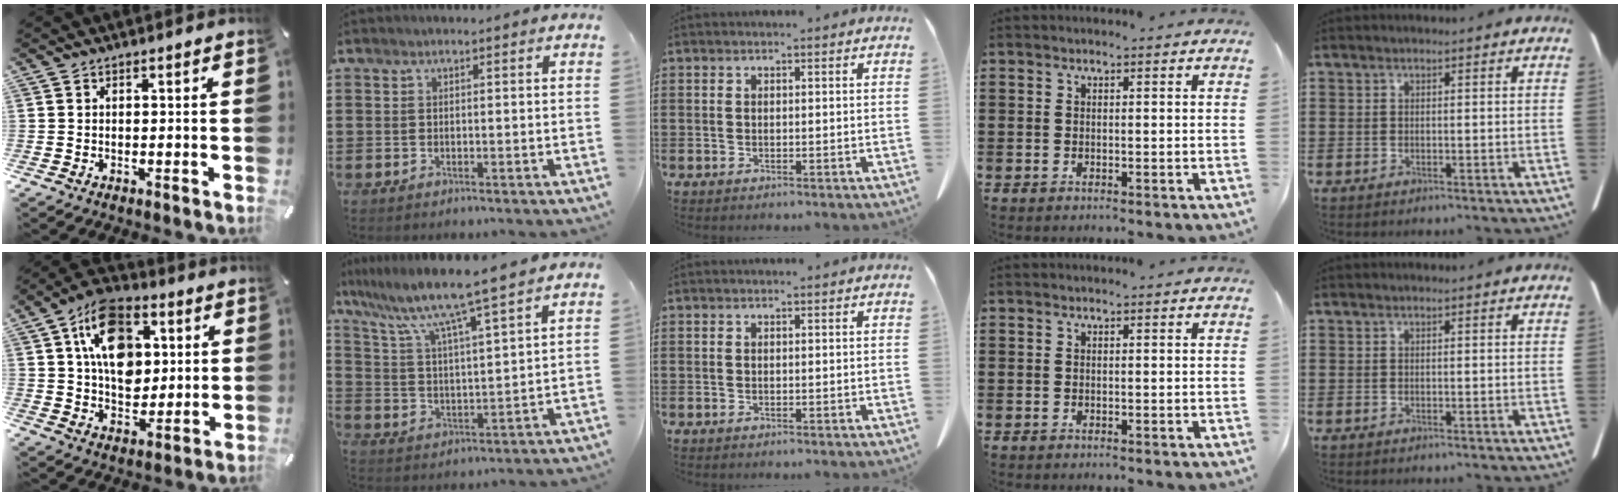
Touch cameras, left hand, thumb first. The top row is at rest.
{"thumb": {"total": 15.6, "force": [4.8, 11.3, 9.7], "torque": [-0.158, -0.001, 0.089]}, "index": {"total": 8.0, "force": [6.8, -0.7, 4.2], "torque": [-0.110, -0.046, 0.108]}}